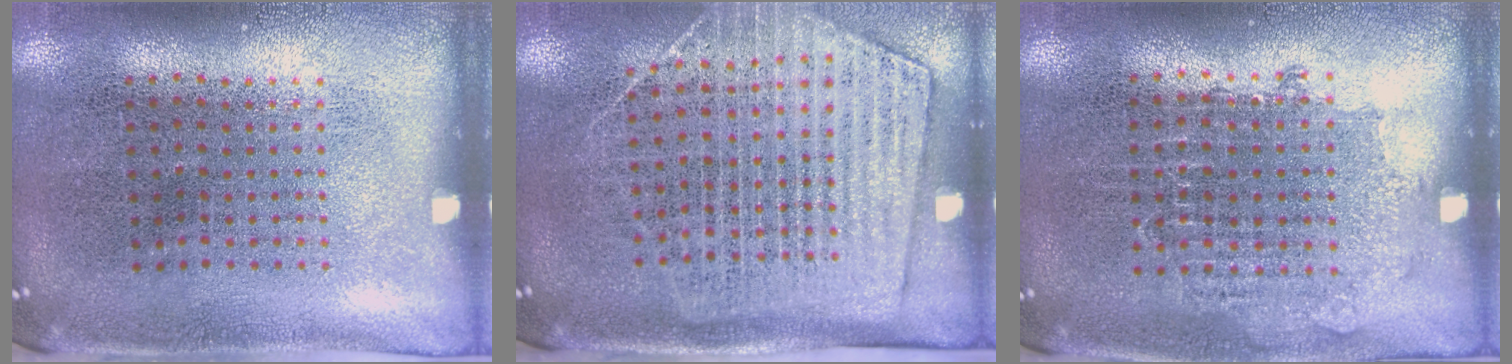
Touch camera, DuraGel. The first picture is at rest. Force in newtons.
{"total": 1.9, "press": 1.6, "slide": 0.9}
{"total": 0.5, "press": 0.5, "slide": 0.1}